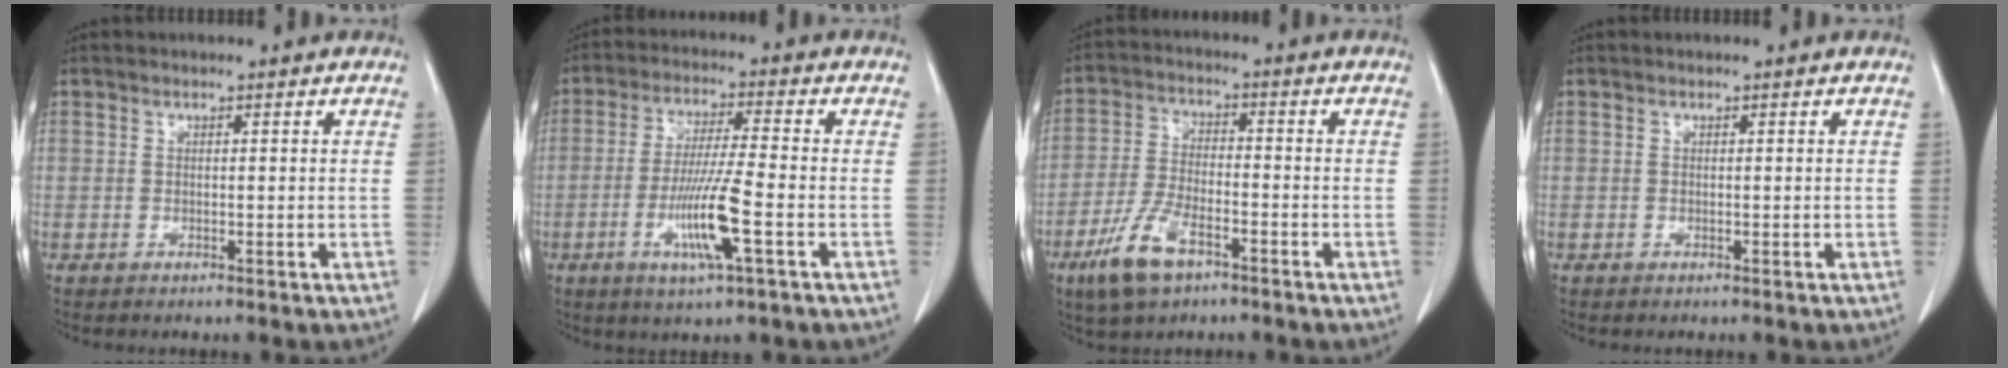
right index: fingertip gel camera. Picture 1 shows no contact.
{"total": 10.4, "force": [-3.5, 0.2, 9.8], "torque": [-0.191, -0.014, -0.066]}
{"total": 9.7, "force": [-5.7, 3.8, 7.0], "torque": [-0.156, -0.008, -0.105]}
{"total": 0.0}